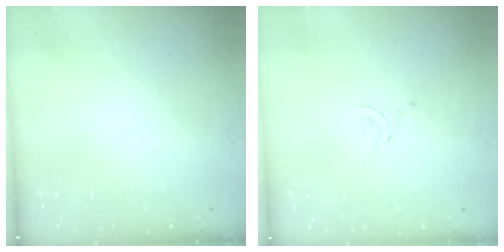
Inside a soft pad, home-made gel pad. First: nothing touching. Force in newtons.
{"total": 1.9, "press": 1.8, "slide": 0.5}